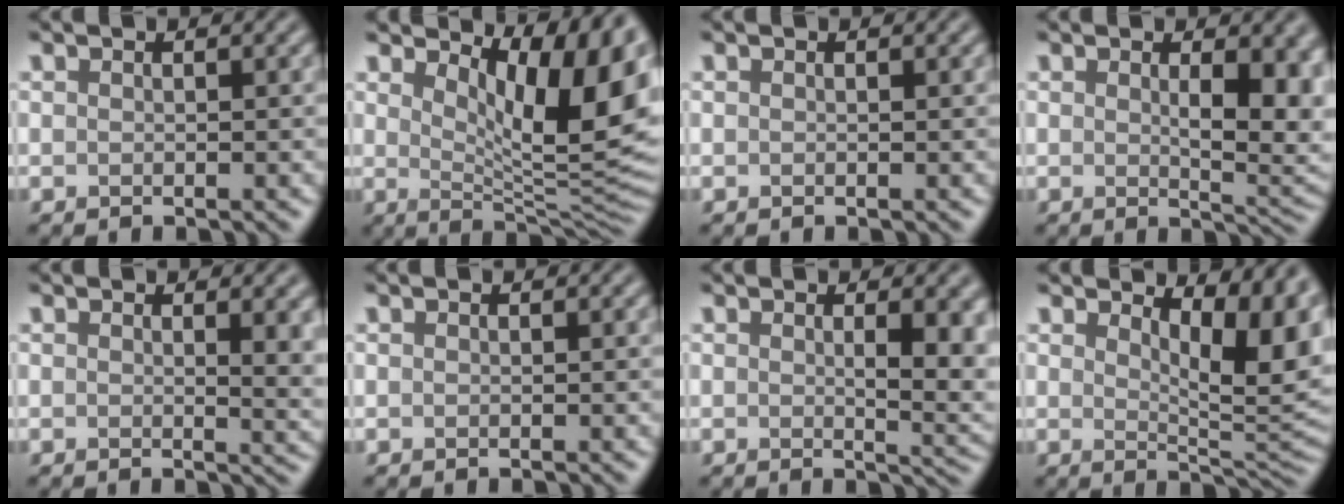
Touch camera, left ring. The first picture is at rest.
{"total": 11.0, "force": [4.0, 3.6, 9.6], "torque": [-0.128, -0.009, 0.069]}
{"total": 0.0}
{"total": 6.6, "force": [0.9, 2.4, 6.1], "torque": [-0.077, -0.012, 0.023]}
{"total": 3.2, "force": [1.0, 1.1, 2.8], "torque": [-0.026, -0.003, 0.015]}
{"total": 0.0}
{"total": 5.1, "force": [0.9, 1.7, 4.7], "torque": [-0.053, -0.007, 0.020]}
{"total": 7.3, "force": [3.1, 2.8, 6.0], "torque": [-0.078, -0.010, 0.045]}